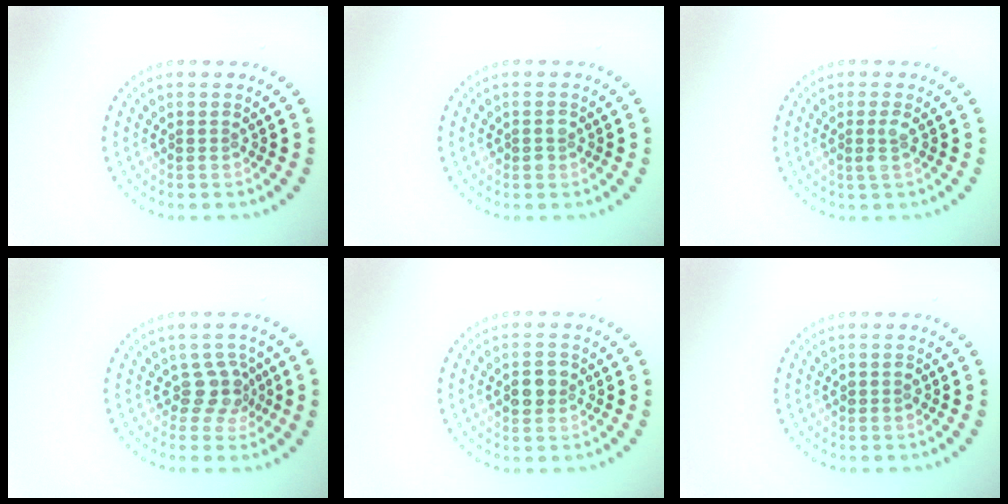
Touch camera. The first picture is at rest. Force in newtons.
{"total": 1.2, "press": 1.1, "slide": 0.5}
{"total": 1.2, "press": 1.1, "slide": 0.5}
{"total": 2.5, "press": 1.9, "slide": 1.6}
{"total": 2.7, "press": 2.7, "slide": 0.2}
{"total": 0.9, "press": 0.8, "slide": 0.2}